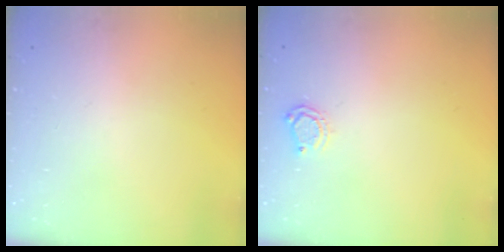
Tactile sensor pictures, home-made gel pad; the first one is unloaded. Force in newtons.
{"total": 5.1, "press": 5.1, "slide": 0.4}